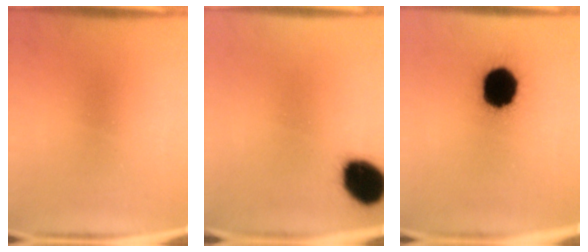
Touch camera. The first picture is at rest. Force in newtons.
{"total": 12.6}
{"total": 17.4}